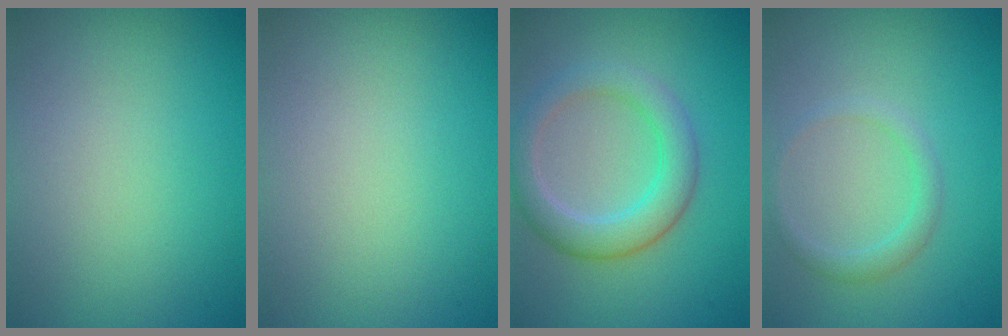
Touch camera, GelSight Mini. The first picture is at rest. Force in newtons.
{"total": 0.0}
{"total": 4.3, "press": 4.3, "slide": 0.2}
{"total": 1.7, "press": 1.7, "slide": 0.1}